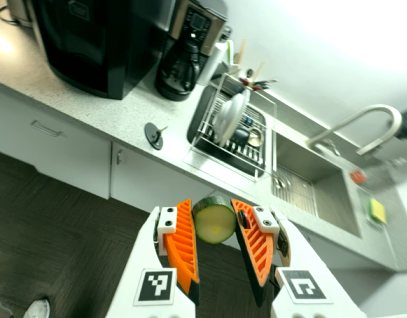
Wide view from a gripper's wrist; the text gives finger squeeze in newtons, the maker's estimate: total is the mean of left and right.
{"total": 9.5, "left": 9.5, "right": 9.4}